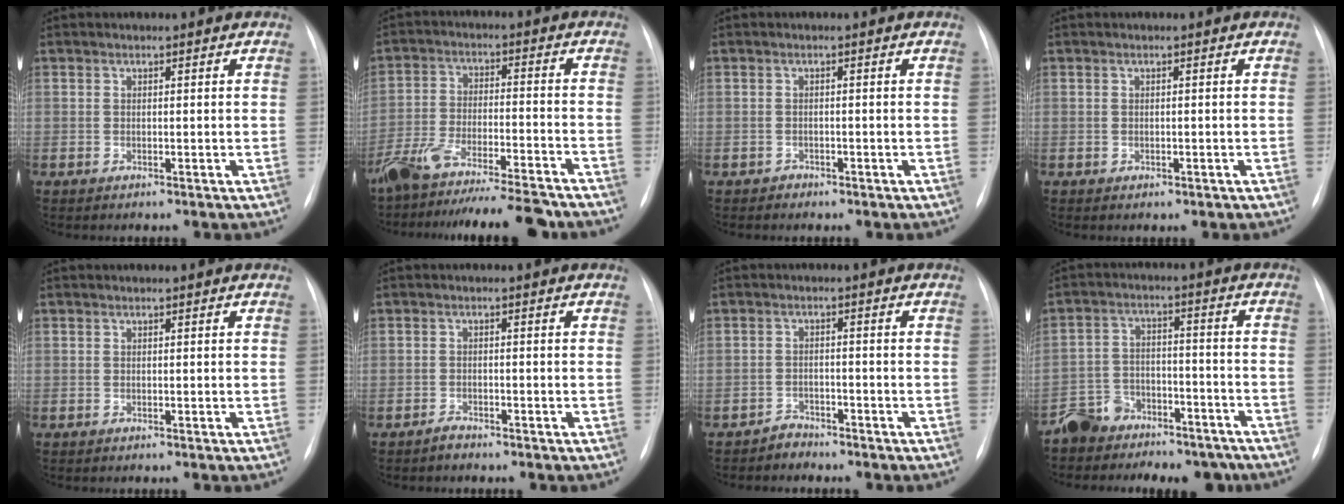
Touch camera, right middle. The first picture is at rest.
{"total": 18.5, "force": [-16.6, 1.9, 7.9], "torque": [-0.136, -0.013, -0.256]}
{"total": 0.9, "force": [-0.7, 0.5, -0.2], "torque": [0.000, 0.001, -0.015]}
{"total": 0.5, "force": [-0.2, 0.4, 0.3], "torque": [-0.006, 0.000, 0.000]}
{"total": 0.0}
{"total": 1.3, "force": [-1.2, 0.3, 0.2], "torque": [-0.006, -0.001, -0.021]}
{"total": 2.2, "force": [-2.0, 0.8, -0.5], "torque": [0.010, 0.000, -0.035]}
{"total": 10.9, "force": [-8.8, 6.1, 1.6], "torque": [-0.018, 0.041, -0.138]}